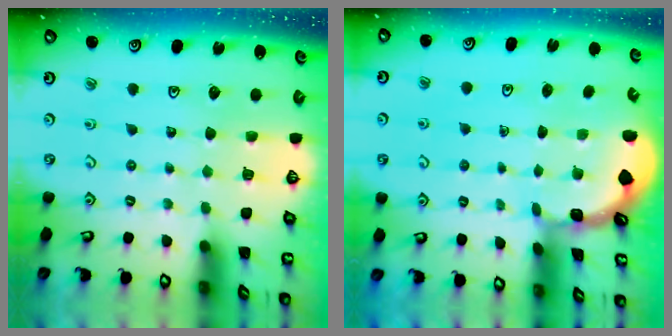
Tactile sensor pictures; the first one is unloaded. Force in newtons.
{"total": 1.6, "press": 1.6, "slide": 0.2}